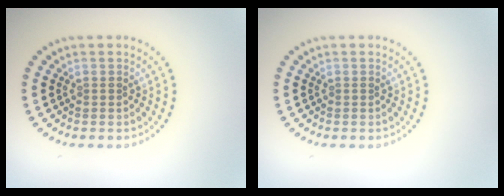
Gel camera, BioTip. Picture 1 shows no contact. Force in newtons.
{"total": 0.0}